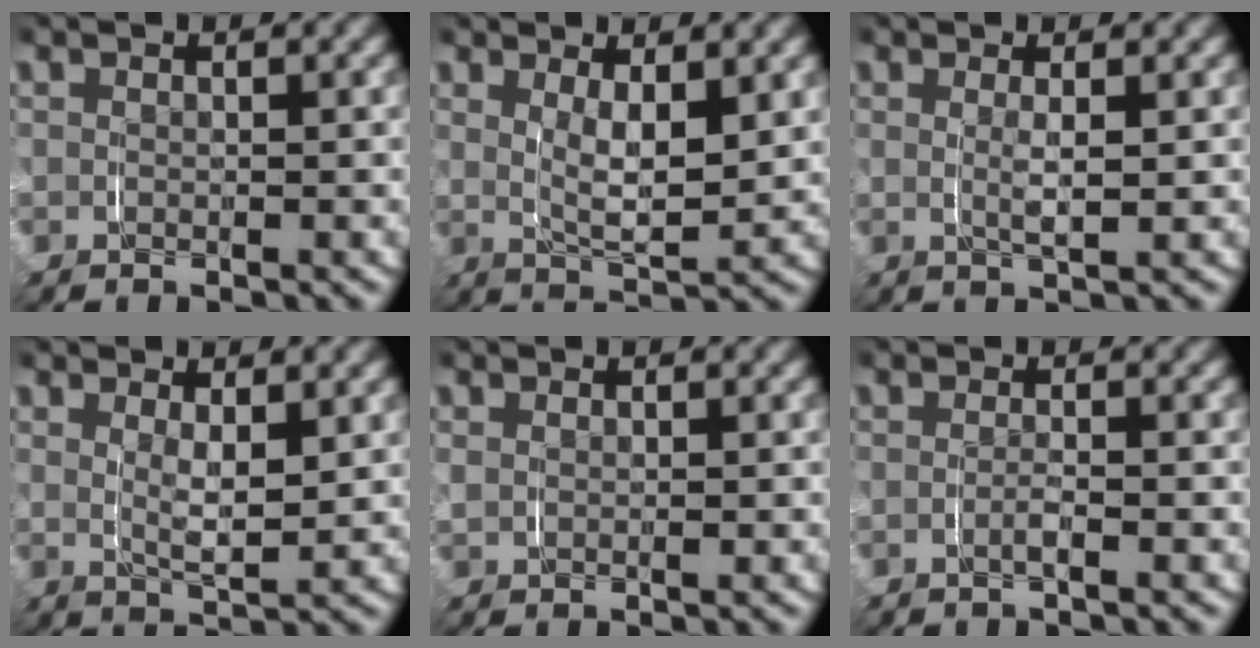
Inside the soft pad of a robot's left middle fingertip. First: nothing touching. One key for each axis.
{"total": 4.1, "fx": 1.2, "fy": 1.4, "fz": 3.6, "tx": -0.060, "ty": -0.015, "tz": 0.025}
{"total": 1.9, "fx": 0.4, "fy": 0.1, "fz": 1.8, "tx": -0.035, "ty": -0.007, "tz": 0.012}
{"total": 2.9, "fx": 1.1, "fy": 0.7, "fz": 2.6, "tx": -0.046, "ty": -0.015, "tz": 0.023}
{"total": 1.0, "fx": 0.6, "fy": 0.6, "fz": 0.6, "tx": -0.016, "ty": -0.001, "tz": 0.013}
{"total": 0.9, "fx": -0.5, "fy": -0.1, "fz": 0.7, "tx": -0.016, "ty": -0.003, "tz": -0.010}